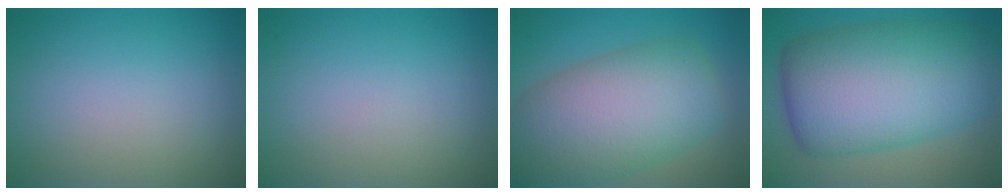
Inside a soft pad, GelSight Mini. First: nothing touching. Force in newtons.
{"total": 0.0}
{"total": 11.3, "press": 11.3, "slide": 0.8}
{"total": 13.3, "press": 13.3, "slide": 0.1}